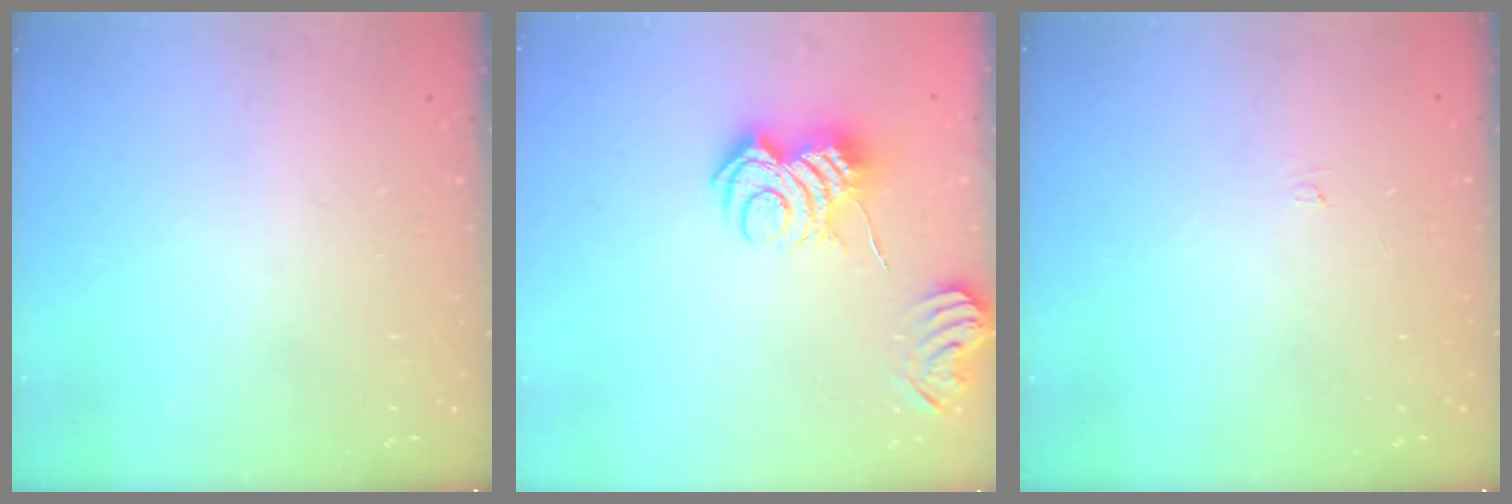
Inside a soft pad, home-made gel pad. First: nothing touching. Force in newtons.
{"total": 6.2, "press": 6.2, "slide": 0.4}
{"total": 2.6, "press": 2.6, "slide": 0.3}